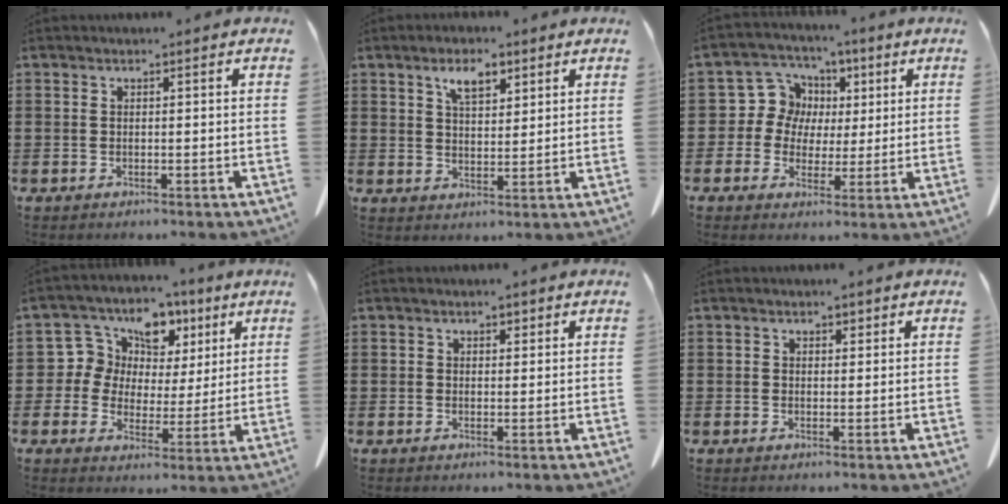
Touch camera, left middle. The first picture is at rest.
{"total": 5.0, "force": [3.2, 2.2, 3.1], "torque": [-0.054, 0.003, 0.052]}
{"total": 8.0, "force": [2.0, 7.6, 1.8], "torque": [-0.074, 0.006, 0.037]}
{"total": 7.8, "force": [3.4, 6.9, 1.2], "torque": [-0.067, -0.015, 0.061]}
{"total": 1.3, "force": [0.9, 0.9, 0.5], "torque": [-0.013, 0.005, 0.016]}
{"total": 1.2, "force": [0.8, 0.8, 0.4], "torque": [-0.003, 0.001, 0.014]}